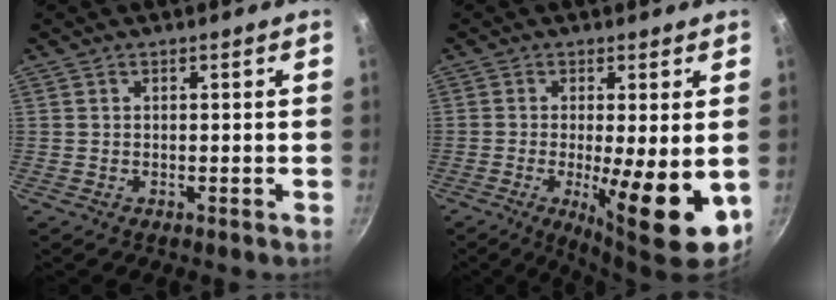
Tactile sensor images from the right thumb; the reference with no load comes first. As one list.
[{"total": 12.7, "force": [-2.3, 2.8, 12.2], "torque": [-0.182, -0.014, -0.028]}]